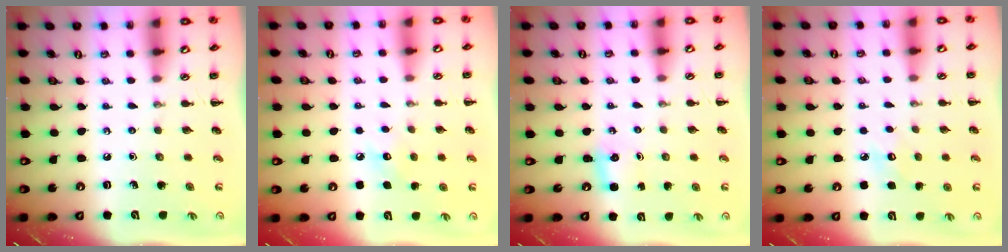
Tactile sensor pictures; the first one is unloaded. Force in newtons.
{"total": 6.7, "press": 6.5, "slide": 1.7}
{"total": 2.6, "press": 2.5, "slide": 0.7}
{"total": 6.5, "press": 6.4, "slide": 1.4}